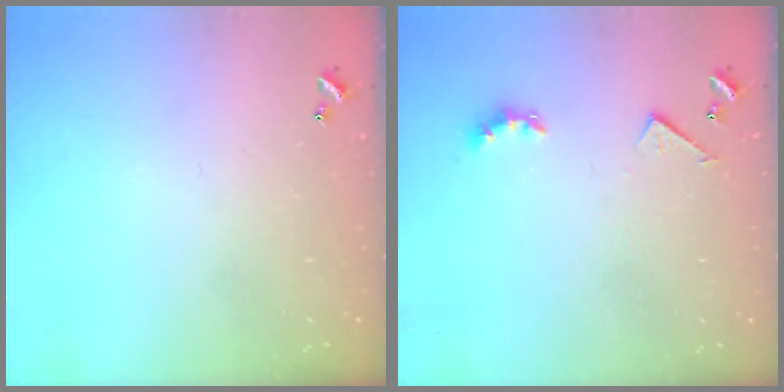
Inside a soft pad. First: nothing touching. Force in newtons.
{"total": 3.2, "press": 3.1, "slide": 0.5}